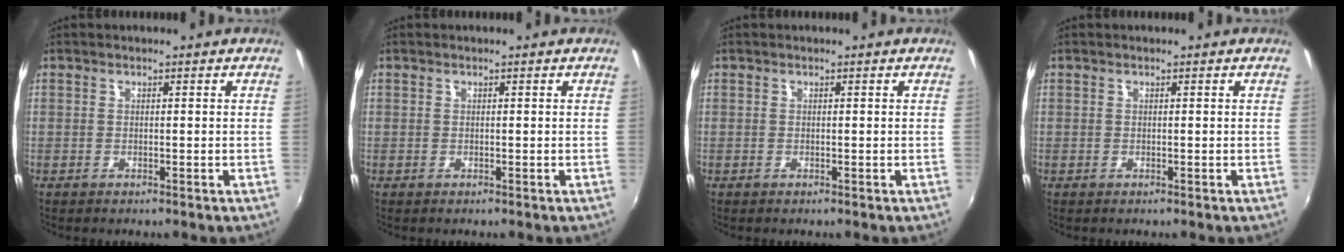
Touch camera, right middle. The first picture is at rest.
{"total": 0.0}
{"total": 0.0}
{"total": 0.0}